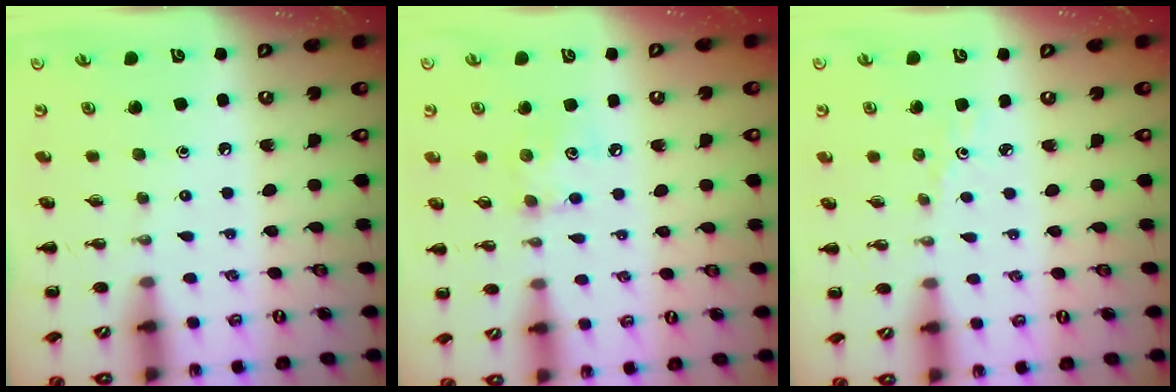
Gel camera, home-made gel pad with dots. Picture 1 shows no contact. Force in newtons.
{"total": 5.8, "press": 5.7, "slide": 1.0}
{"total": 1.7, "press": 1.6, "slide": 0.6}